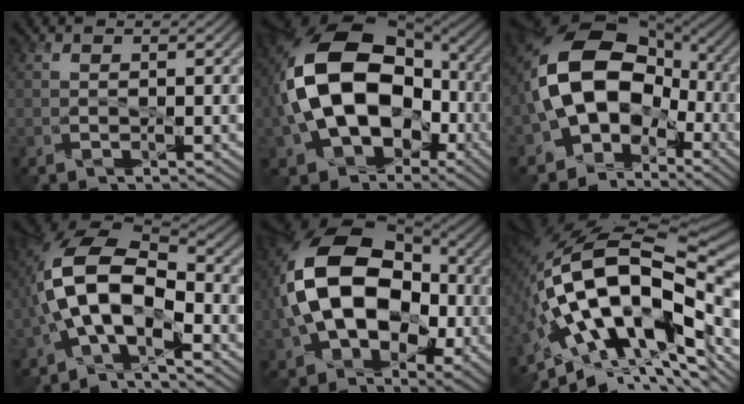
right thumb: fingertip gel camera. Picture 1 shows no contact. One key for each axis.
{"total": 18.1, "fx": -1.3, "fy": 12.2, "fz": 13.3, "tx": -0.254, "ty": -0.009, "tz": -0.017}
{"total": 15.6, "fx": -2.1, "fy": 11.7, "fz": 10.0, "tx": -0.179, "ty": 0.005, "tz": -0.049}
{"total": 11.7, "fx": -2.5, "fy": 6.0, "fz": 9.7, "tx": -0.202, "ty": 0.007, "tz": -0.055}
{"total": 16.8, "fx": 0.1, "fy": 11.0, "fz": 12.7, "tx": -0.235, "ty": 0.001, "tz": 0.004}
{"total": 18.6, "fx": -2.9, "fy": 8.7, "fz": 16.2, "tx": -0.319, "ty": -0.010, "tz": -0.048}